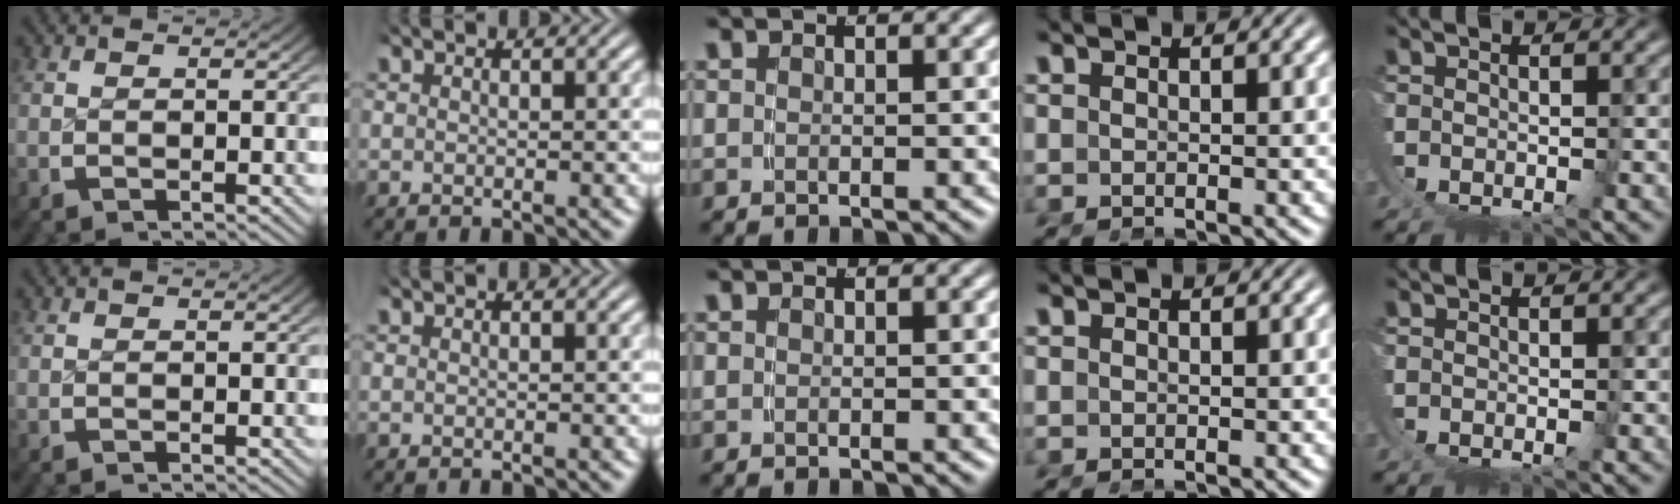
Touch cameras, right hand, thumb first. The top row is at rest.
{}